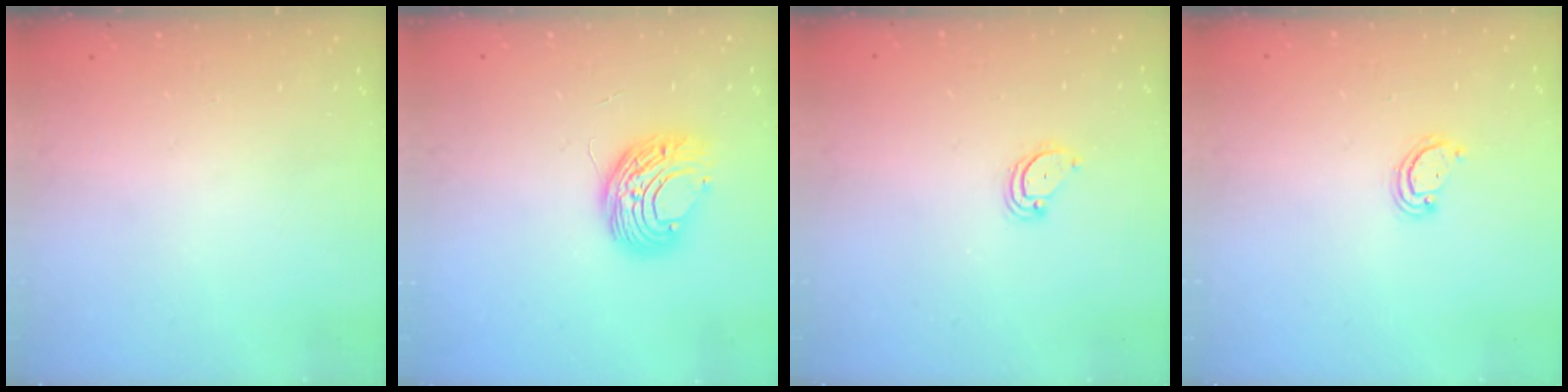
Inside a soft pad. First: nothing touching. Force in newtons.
{"total": 9.0, "press": 8.9, "slide": 0.5}
{"total": 3.7, "press": 3.7, "slide": 0.3}
{"total": 2.3, "press": 2.3, "slide": 0.3}